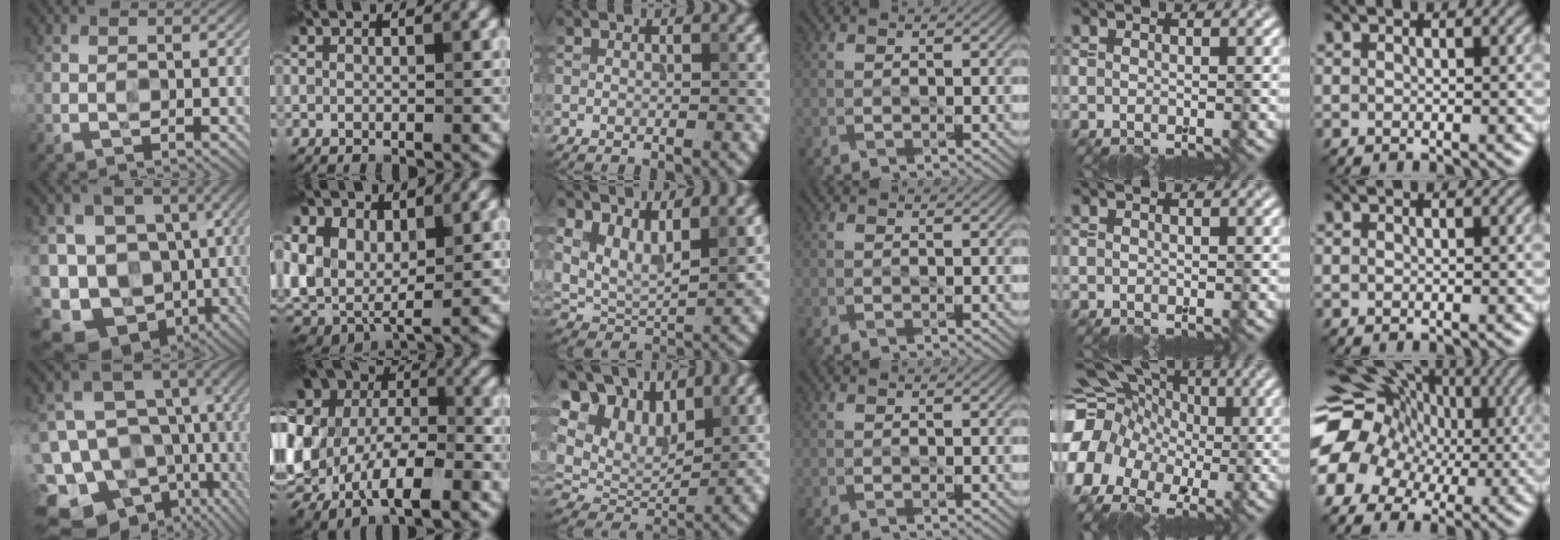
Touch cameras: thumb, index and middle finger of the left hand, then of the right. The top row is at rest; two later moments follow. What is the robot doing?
{"motion": "wipe", "object": "paper plate"}